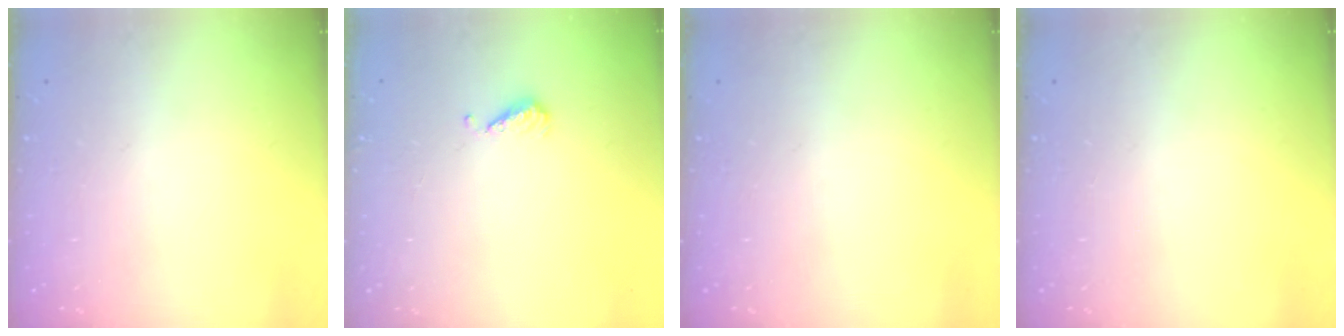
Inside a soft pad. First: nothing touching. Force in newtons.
{"total": 4.8, "press": 4.7, "slide": 0.9}
{"total": 0.0}
{"total": 0.0}